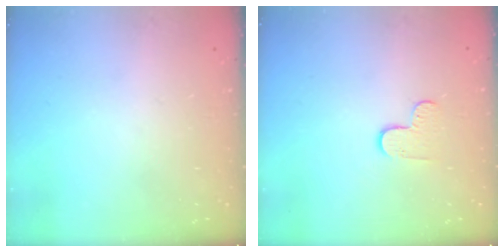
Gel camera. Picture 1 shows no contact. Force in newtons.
{"total": 5.5, "press": 5.4, "slide": 0.6}